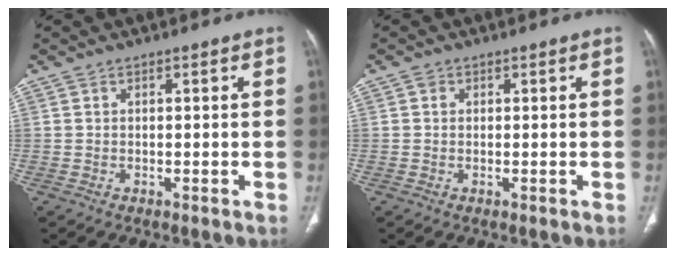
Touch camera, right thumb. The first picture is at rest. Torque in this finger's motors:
{"motor_torque": [-0.13, -0.01, 0.52, 0.29, -0.01]}